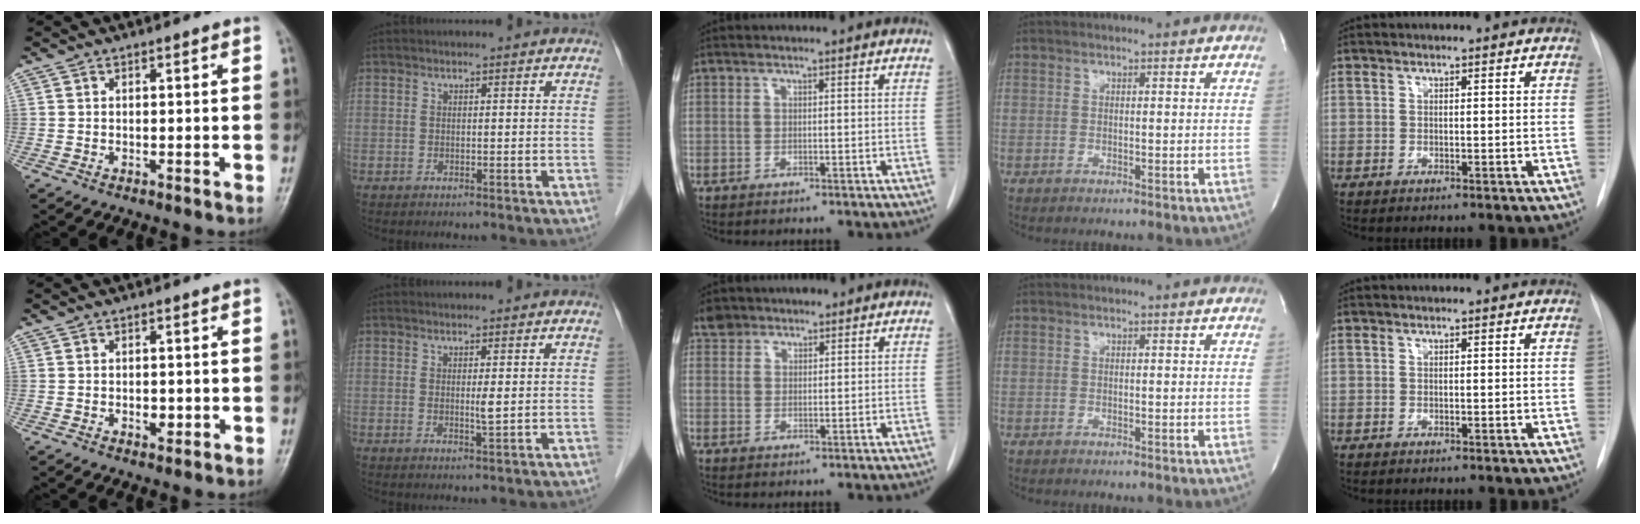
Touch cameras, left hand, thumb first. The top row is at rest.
{"thumb": {"total": 2.1, "force": [-0.3, 1.4, 1.6], "torque": [-0.018, 0.000, -0.003]}, "index": {"total": 1.4, "force": [0.2, 0.1, 1.4], "torque": [-0.029, -0.008, 0.005]}, "middle": {"total": 2.9, "force": [2.3, 1.8, 0.1], "torque": [0.002, 0.010, 0.037]}}